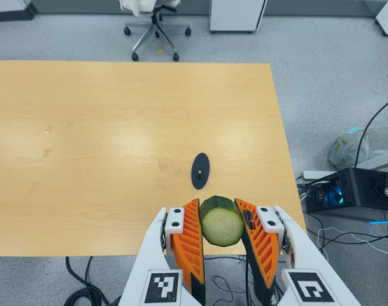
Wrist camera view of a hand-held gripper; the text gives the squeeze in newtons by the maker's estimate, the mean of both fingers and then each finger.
{"total": 11.7, "left": 11.8, "right": 11.6}